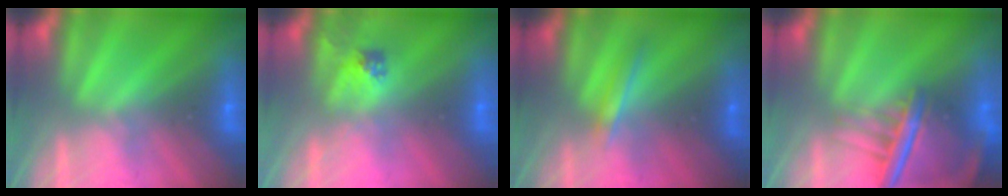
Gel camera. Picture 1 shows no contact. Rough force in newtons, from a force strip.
{"total": 2.4}
{"total": 1.6}
{"total": 9.0}